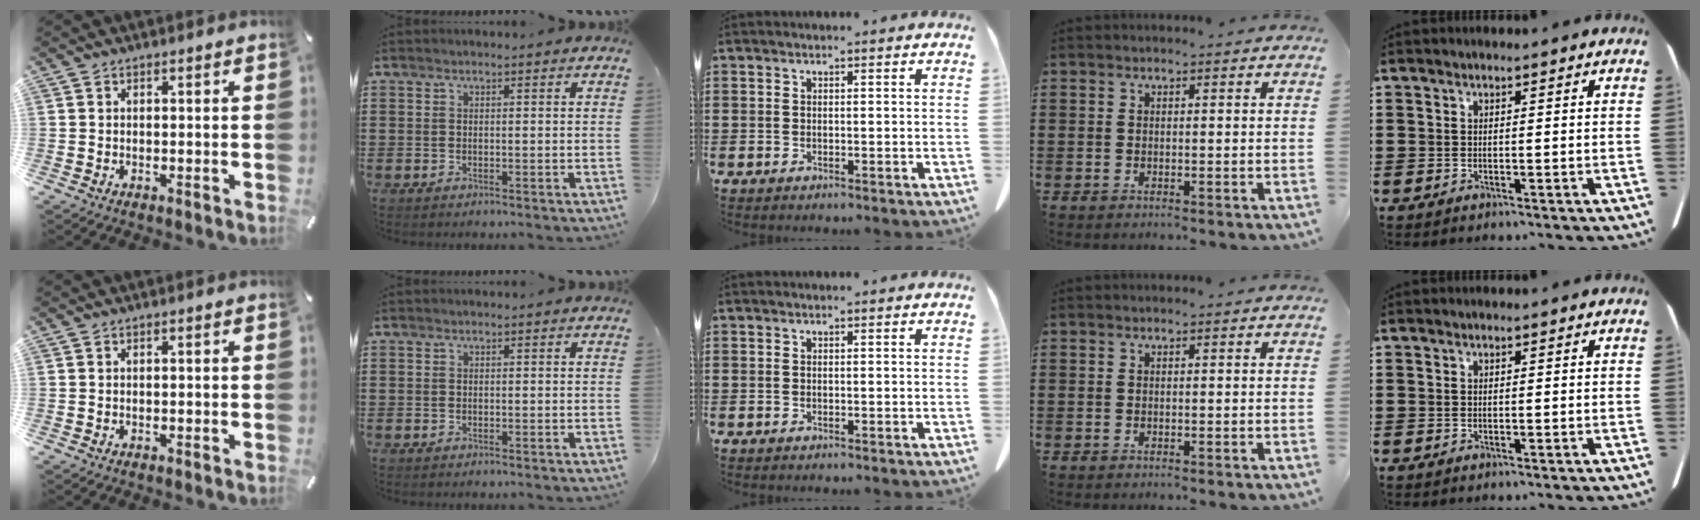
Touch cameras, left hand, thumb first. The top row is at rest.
{}